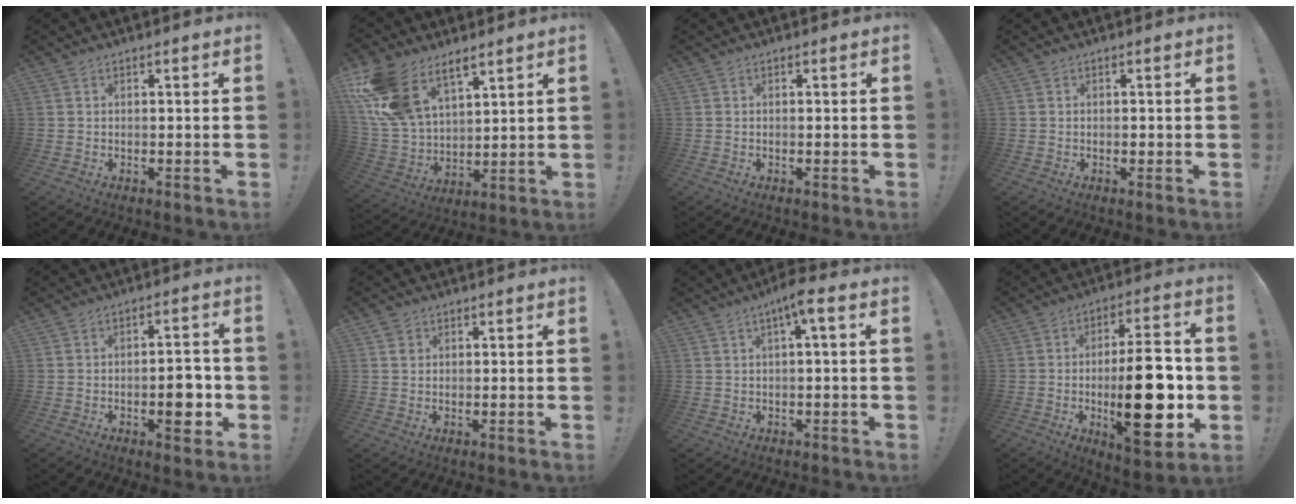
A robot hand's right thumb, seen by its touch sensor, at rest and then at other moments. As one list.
[{"total": 16.5, "force": [10.1, 9.6, 9.0], "torque": [-0.189, -0.055, 0.195]}, {"total": 0.0}, {"total": 0.6, "force": [-0.3, 0.4, 0.3], "torque": [-0.002, 0.001, -0.006]}, {"total": 8.2, "force": [-2.3, 3.8, 6.9], "torque": [-0.078, 0.010, -0.037]}, {"total": 1.4, "force": [0.7, 1.2, 0.3], "torque": [0.009, -0.002, 0.010]}, {"total": 5.7, "force": [1.6, 0.7, 5.4], "torque": [-0.089, -0.006, 0.021]}, {"total": 22.9, "force": [-2.9, 8.5, 21.1], "torque": [-0.323, 0.000, -0.040]}]